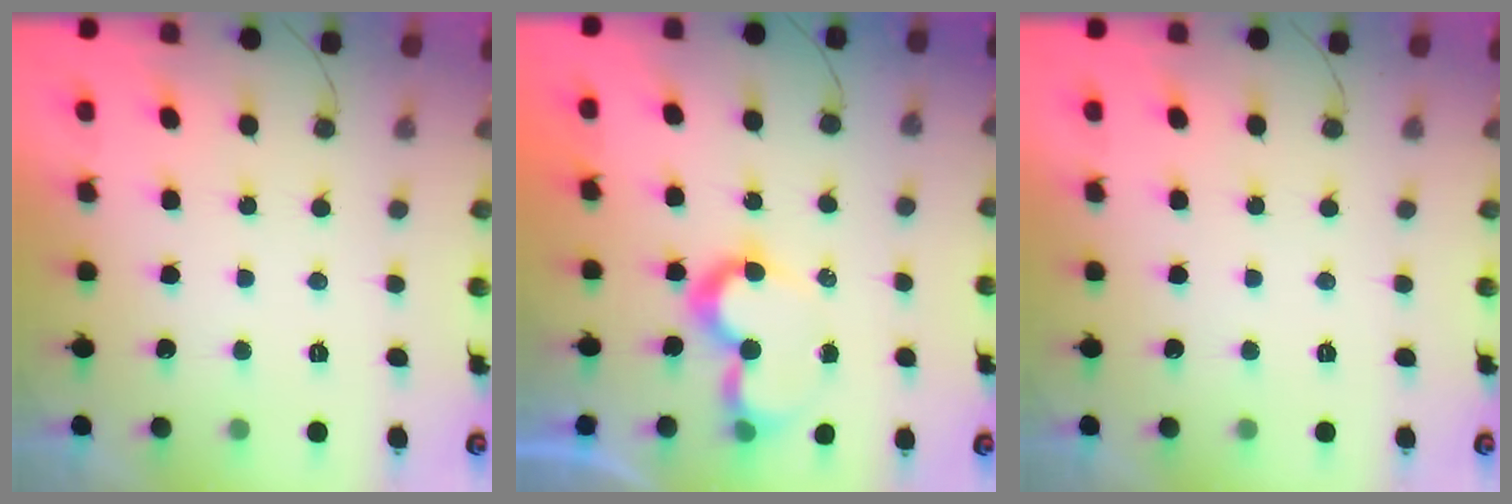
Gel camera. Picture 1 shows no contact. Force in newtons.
{"total": 7.8, "press": 7.8, "slide": 0.8}
{"total": 0.0}